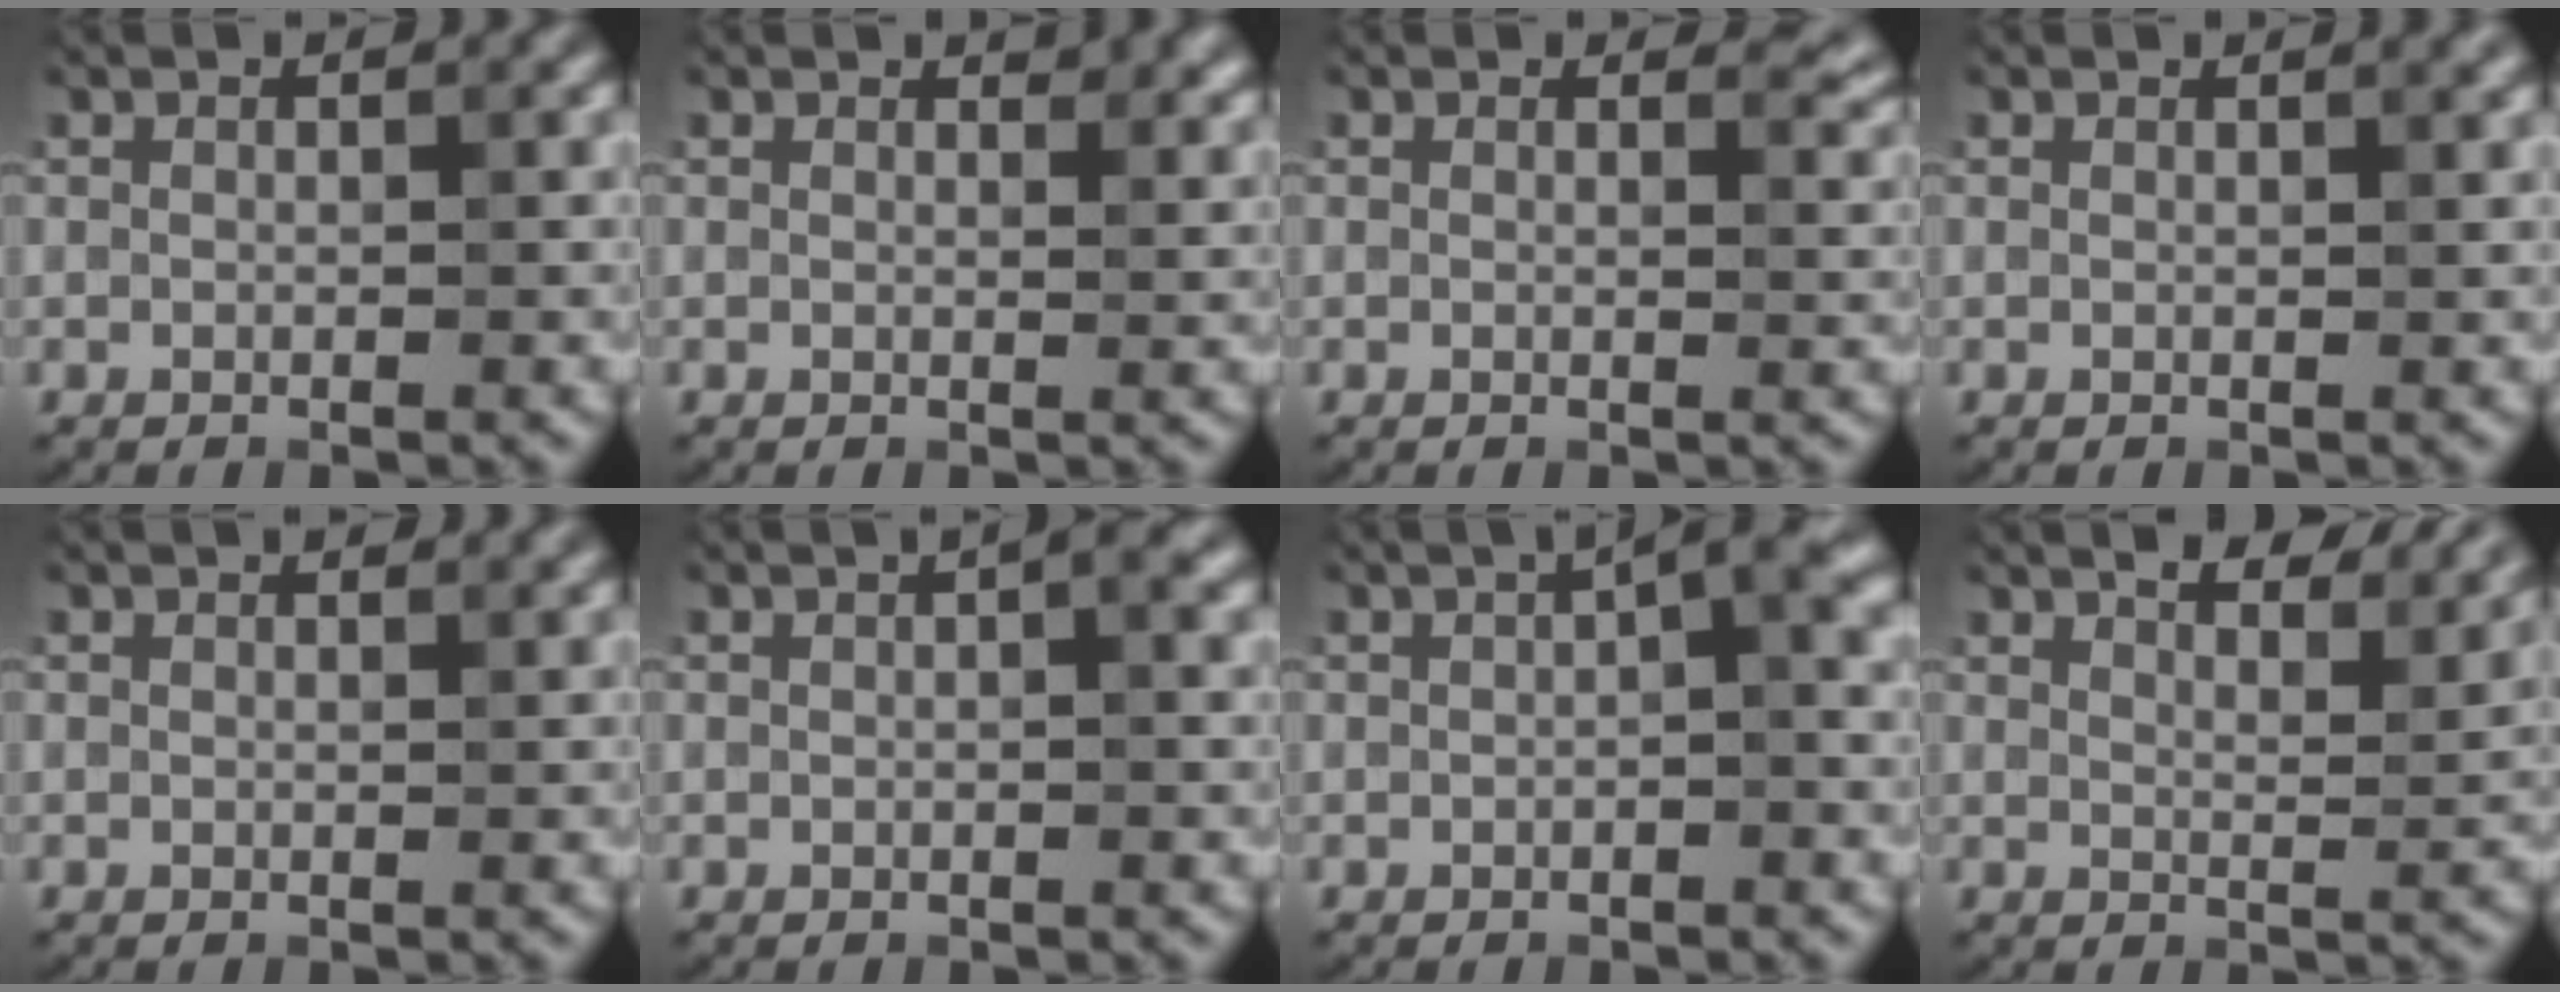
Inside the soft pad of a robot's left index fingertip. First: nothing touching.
{"total": 1.6, "force": [1.4, 0.4, 0.7], "torque": [-0.008, -0.005, 0.019]}
{"total": 1.6, "force": [1.2, 0.5, 1.0], "torque": [-0.008, -0.005, 0.018]}
{"total": 1.4, "force": [1.2, 0.4, 0.7], "torque": [-0.004, -0.002, 0.006]}
{"total": 1.3, "force": [1.1, 0.4, 0.7], "torque": [-0.011, 0.000, 0.010]}
{"total": 1.8, "force": [0.6, 0.3, 1.7], "torque": [-0.023, 0.005, 0.009]}
{"total": 2.7, "force": [0.6, 0.4, 2.6], "torque": [-0.036, 0.014, 0.006]}
{"total": 8.6, "force": [6.9, 2.4, 4.5], "torque": [-0.046, 0.020, 0.066]}